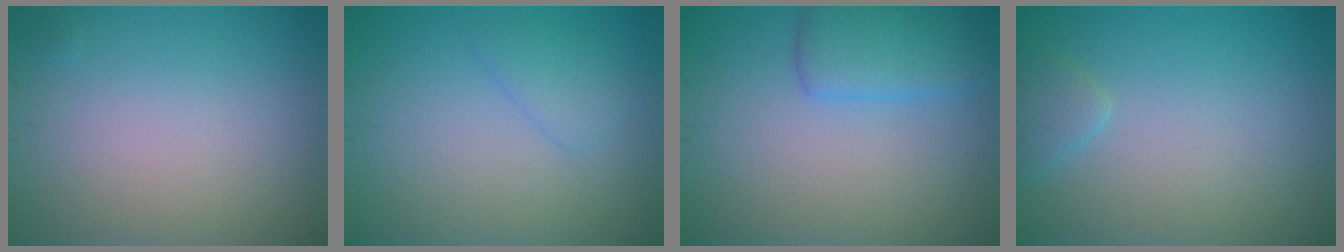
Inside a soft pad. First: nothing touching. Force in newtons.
{"total": 1.6, "press": 1.6, "slide": 0.1}
{"total": 3.6, "press": 3.6, "slide": 0.0}
{"total": 1.4, "press": 1.4, "slide": 0.2}